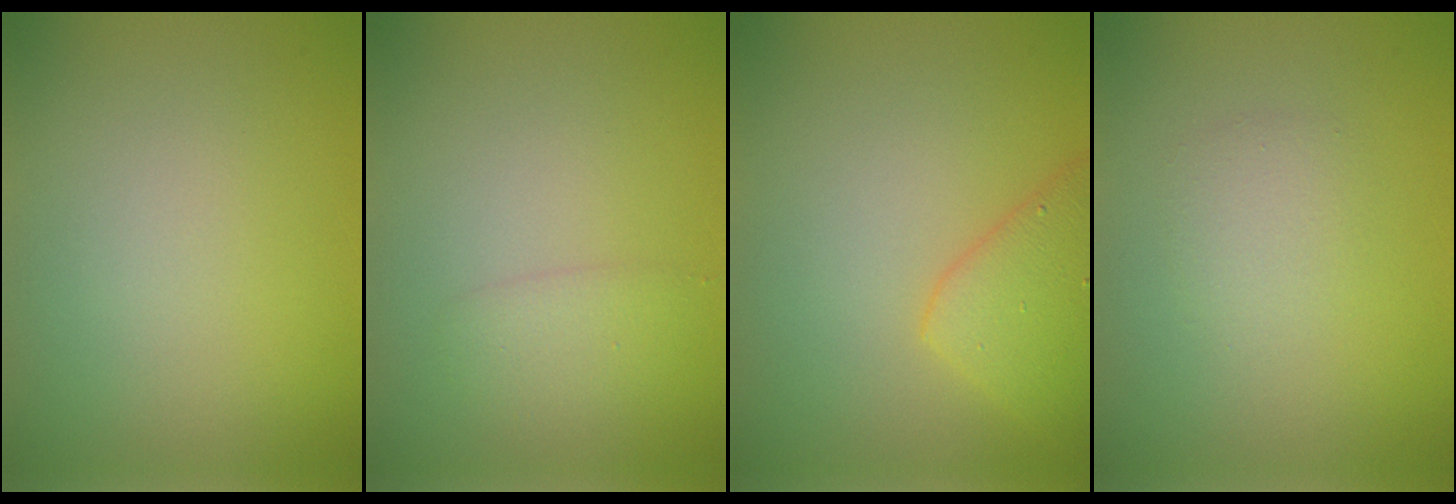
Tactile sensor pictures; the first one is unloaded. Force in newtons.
{"total": 1.4, "press": 1.4, "slide": 0.1}
{"total": 2.9, "press": 2.9, "slide": 0.0}
{"total": 1.5, "press": 1.5, "slide": 0.1}